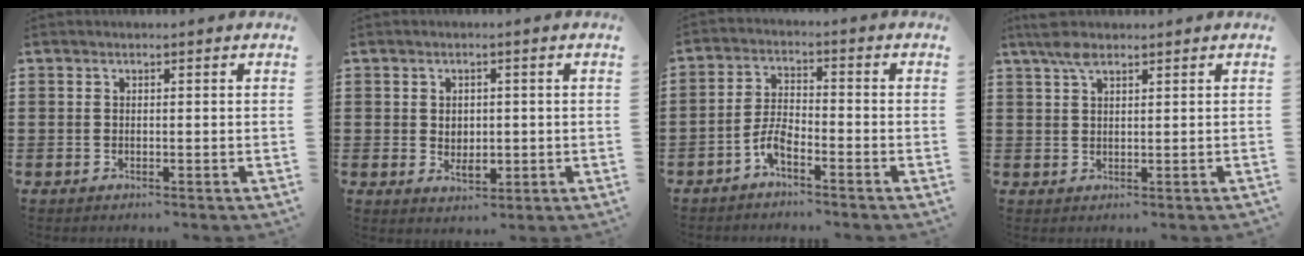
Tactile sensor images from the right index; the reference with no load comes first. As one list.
[{"total": 2.3, "force": [0.2, 1.9, 1.4], "torque": [-0.015, 0.001, -0.001]}, {"total": 4.2, "force": [-2.9, 1.3, 2.8], "torque": [-0.073, 0.003, -0.061]}, {"total": 3.5, "force": [2.3, 1.1, 2.4], "torque": [-0.054, 0.005, 0.041]}]